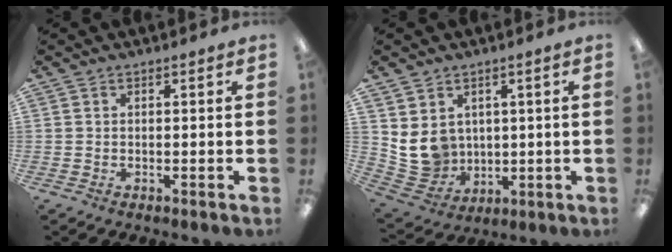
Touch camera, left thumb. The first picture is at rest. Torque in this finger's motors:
{"motor_torque": [0.02, 0.14, 0.08, -0.08, 0.02]}